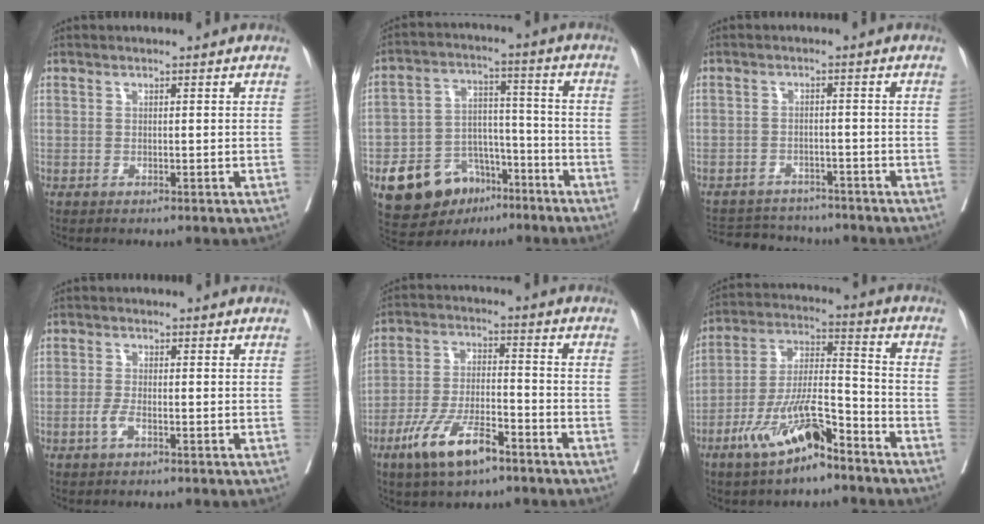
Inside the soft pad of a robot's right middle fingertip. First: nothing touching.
{"total": 12.3, "force": [-7.2, 8.0, 5.9], "torque": [-0.101, 0.021, -0.113]}
{"total": 9.9, "force": [-9.2, 3.1, 2.1], "torque": [-0.040, 0.008, -0.130]}
{"total": 1.7, "force": [-0.7, 0.6, 1.4], "torque": [-0.032, 0.000, -0.015]}
{"total": 10.1, "force": [-6.2, 2.8, 7.5], "torque": [-0.150, -0.006, -0.113]}
{"total": 12.3, "force": [-8.0, 3.2, 8.8], "torque": [-0.175, -0.003, -0.151]}